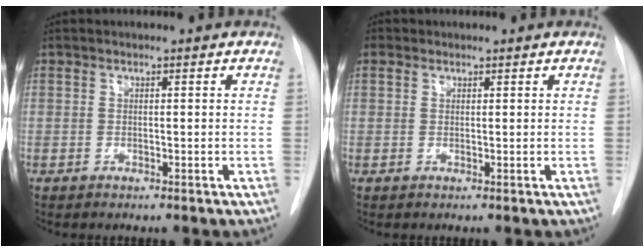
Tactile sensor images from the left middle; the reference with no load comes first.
{"total": 1.0, "force": [0.7, 0.8, 0.0], "torque": [0.003, 0.006, 0.009]}